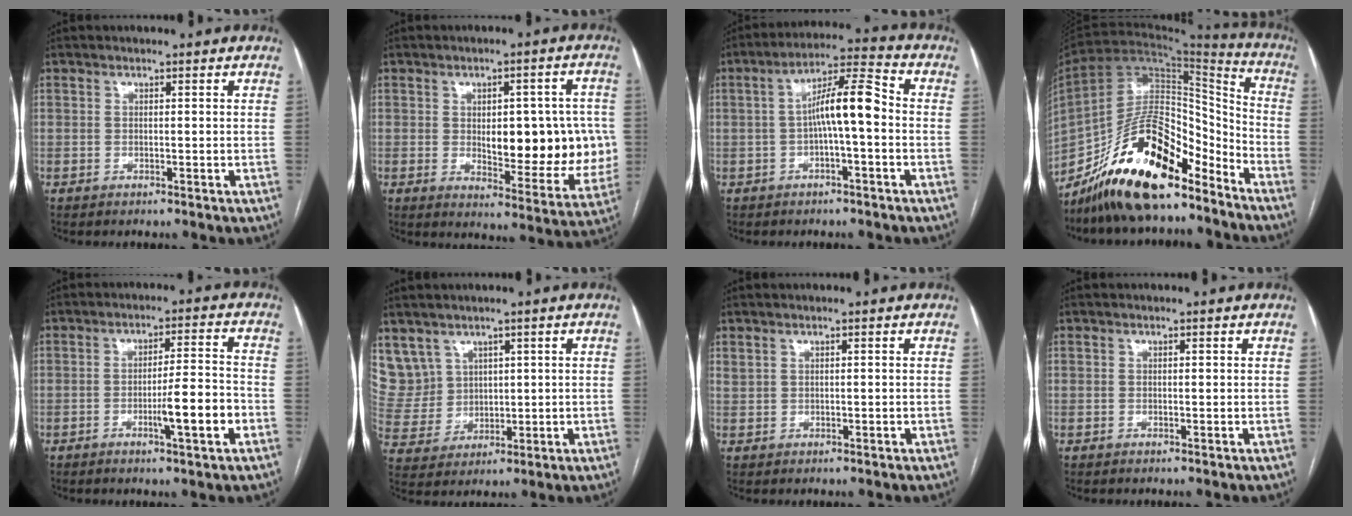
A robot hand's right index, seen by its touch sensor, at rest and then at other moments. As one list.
[{"total": 14.8, "force": [-0.1, 5.8, 13.7], "torque": [-0.164, 0.007, 0.014]}, {"total": 8.6, "force": [-0.7, 1.2, 8.5], "torque": [-0.147, 0.029, -0.016]}, {"total": 20.1, "force": [-14.9, 6.2, 11.9], "torque": [-0.225, 0.020, -0.264]}, {"total": 7.8, "force": [-2.8, 0.3, 7.2], "torque": [-0.110, 0.002, -0.043]}, {"total": 8.6, "force": [4.7, 7.2, 0.8], "torque": [-0.033, 0.034, 0.116]}, {"total": 0.8, "force": [0.7, 0.4, 0.2], "torque": [-0.006, 0.007, 0.017]}, {"total": 0.0}]